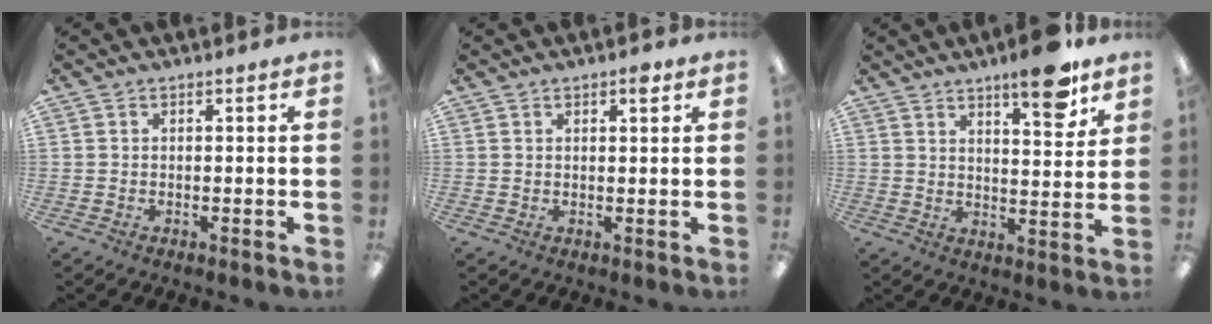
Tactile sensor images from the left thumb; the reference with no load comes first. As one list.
[{"total": 2.4, "force": [1.6, 0.9, 1.7], "torque": [-0.019, -0.004, 0.023]}, {"total": 11.3, "force": [8.0, 3.0, 7.4], "torque": [-0.089, -0.049, 0.128]}]